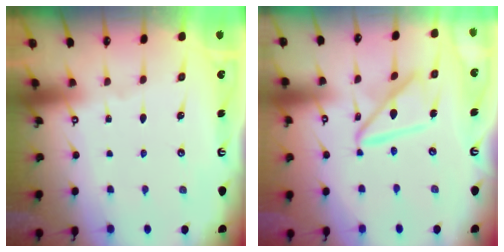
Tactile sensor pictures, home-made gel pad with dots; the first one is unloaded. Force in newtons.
{"total": 13.6, "press": 13.5, "slide": 1.2}